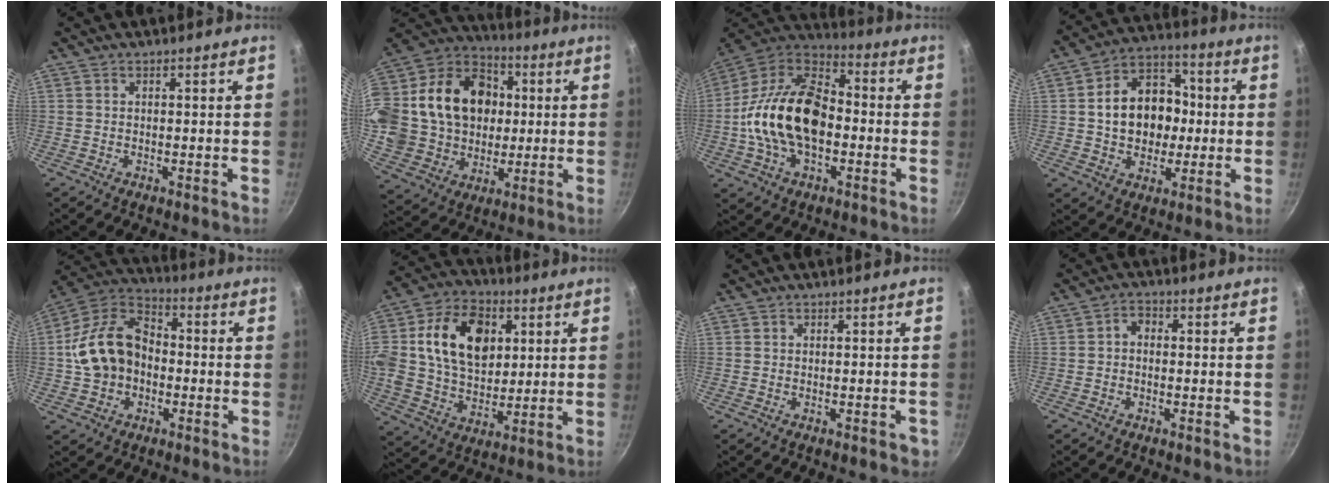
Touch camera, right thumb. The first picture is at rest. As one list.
[{"total": 27.9, "force": [3.5, 22.0, 16.7], "torque": [-0.308, 0.035, 0.070]}, {"total": 21.8, "force": [-2.5, 13.5, 16.9], "torque": [-0.289, 0.042, -0.060]}, {"total": 15.0, "force": [0.2, 11.8, 9.3], "torque": [-0.113, 0.031, -0.003]}, {"total": 14.8, "force": [-1.4, 11.0, 9.8], "torque": [-0.152, 0.042, -0.039]}, {"total": 23.2, "force": [5.6, 16.5, 15.4], "torque": [-0.275, 0.019, 0.091]}, {"total": 1.9, "force": [-0.8, 0.8, 1.4], "torque": [-0.006, 0.005, -0.010]}, {"total": 2.4, "force": [-0.4, 1.8, 1.5], "torque": [-0.024, 0.012, -0.015]}]